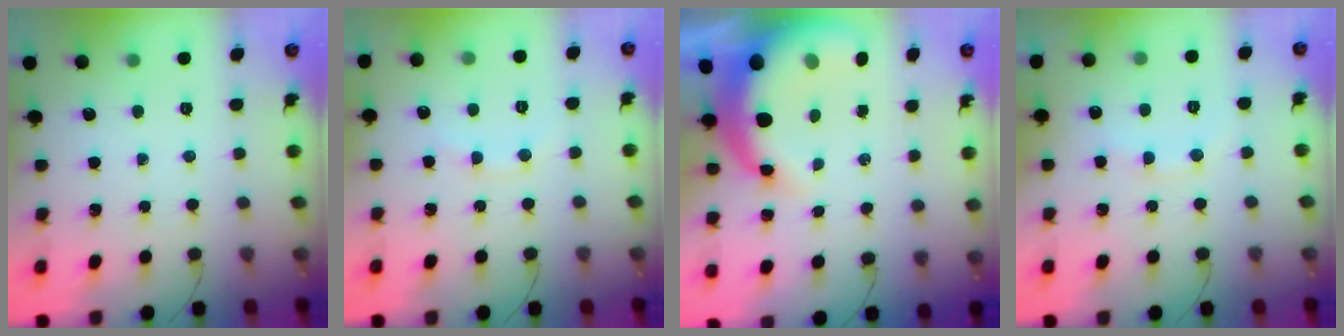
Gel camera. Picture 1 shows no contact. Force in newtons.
{"total": 6.2, "press": 6.0, "slide": 1.4}
{"total": 11.6, "press": 11.3, "slide": 2.7}
{"total": 7.7, "press": 7.6, "slide": 1.4}